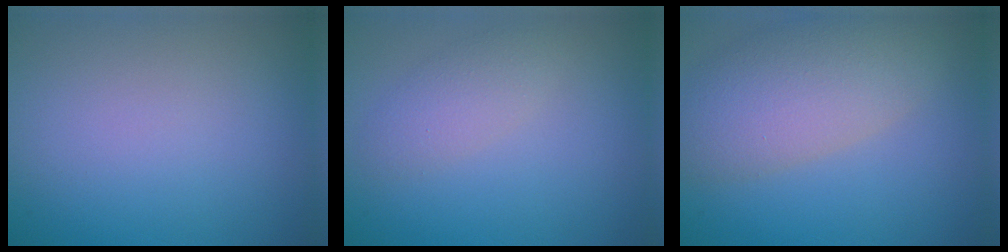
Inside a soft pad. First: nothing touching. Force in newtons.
{"total": 2.2, "press": 2.2, "slide": 0.0}
{"total": 6.9, "press": 6.9, "slide": 0.4}